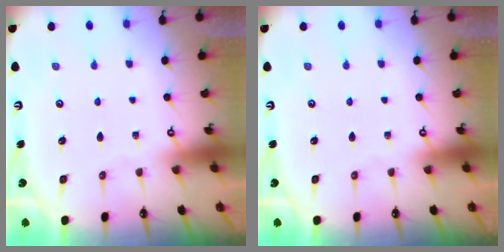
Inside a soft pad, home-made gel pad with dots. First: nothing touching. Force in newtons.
{"total": 0.0}